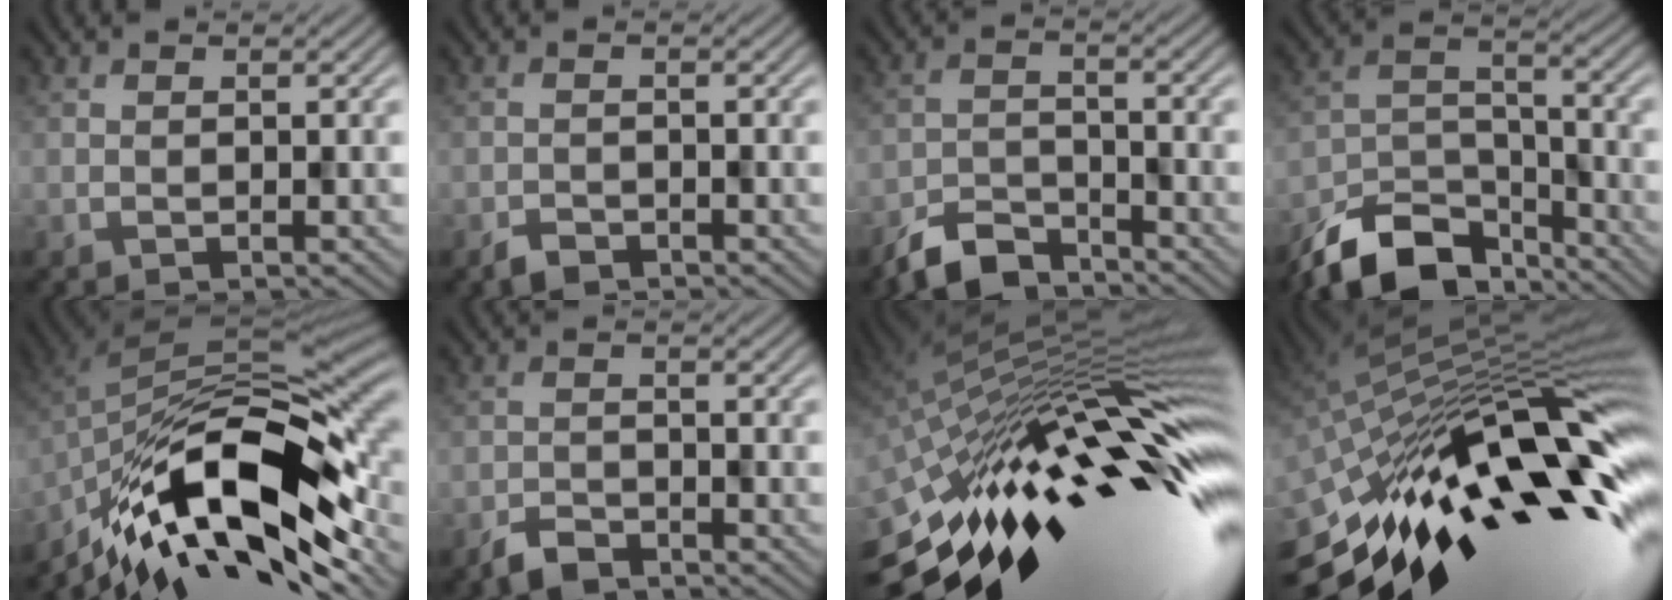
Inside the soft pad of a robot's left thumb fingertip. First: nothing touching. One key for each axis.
{"total": 1.6, "fx": -1.3, "fy": 0.8, "fz": 0.6, "tx": -0.012, "ty": -0.002, "tz": -0.028}
{"total": 5.9, "fx": -5.1, "fy": 2.1, "fz": 2.1, "tx": -0.043, "ty": -0.010, "tz": -0.104}
{"total": 11.8, "fx": -9.0, "fy": 5.1, "fz": 5.7, "tx": -0.114, "ty": -0.011, "tz": -0.167}
{"total": 16.8, "fx": -7.3, "fy": 7.1, "fz": 13.4, "tx": -0.254, "ty": -0.008, "tz": -0.133}
{"total": 2.8, "fx": -2.3, "fy": 1.1, "fz": 1.1, "tx": -0.024, "ty": -0.003, "tz": -0.049}
{"total": 18.7, "fx": -3.3, "fy": 5.0, "fz": 17.7, "tx": -0.300, "ty": 0.002, "tz": -0.089}
{"total": 18.3, "fx": -5.0, "fy": 5.9, "fz": 16.6, "tx": -0.289, "ty": -0.008, "tz": -0.106}